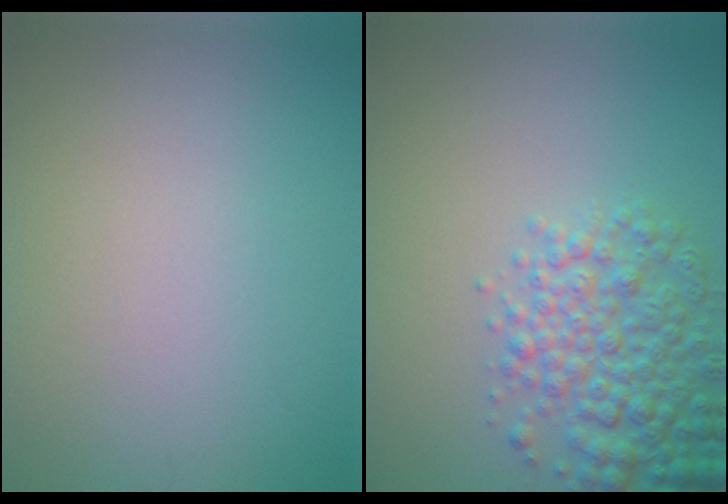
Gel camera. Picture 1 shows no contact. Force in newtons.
{"total": 5.5, "press": 5.4, "slide": 0.2}